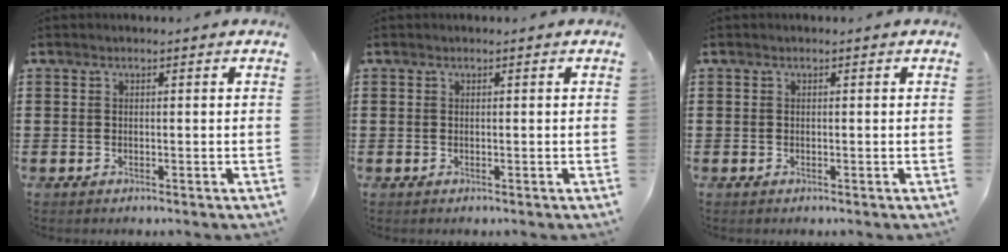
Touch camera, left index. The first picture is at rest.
{"total": 0.0}
{"total": 0.0}